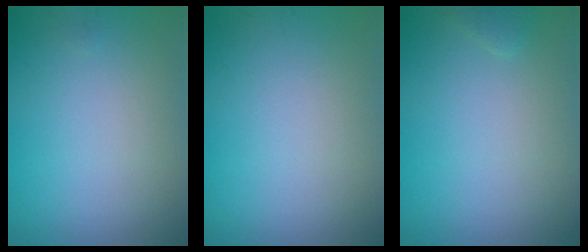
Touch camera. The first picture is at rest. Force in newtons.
{"total": 0.0}
{"total": 0.6, "press": 0.6, "slide": 0.1}